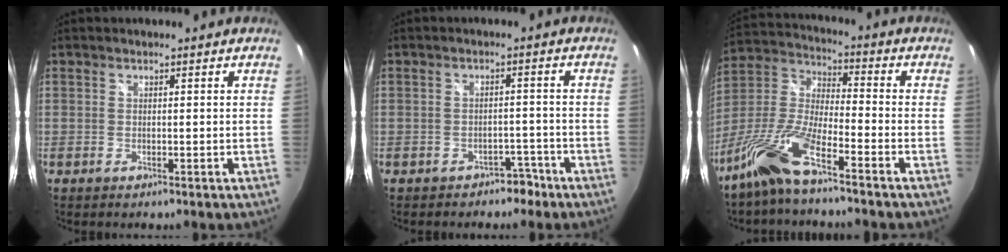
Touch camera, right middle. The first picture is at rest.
{"total": 3.4, "force": [-2.5, 2.2, 0.7], "torque": [-0.010, 0.014, -0.029]}
{"total": 11.9, "force": [-8.4, 1.5, 8.3], "torque": [-0.186, 0.000, -0.173]}